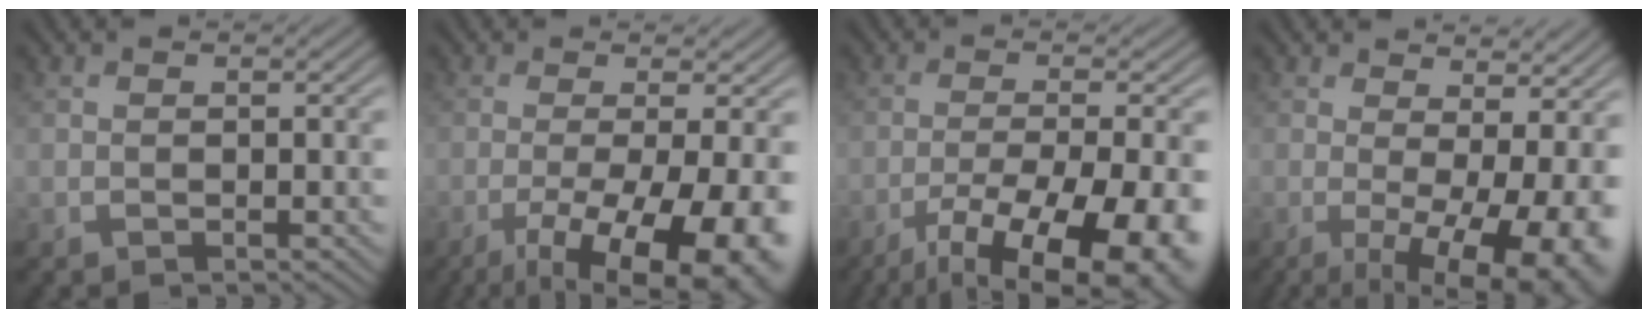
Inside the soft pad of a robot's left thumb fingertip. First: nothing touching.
{"total": 13.6, "force": [-5.5, 3.8, 11.9], "torque": [-0.170, -0.011, -0.074]}
{"total": 14.9, "force": [-8.9, 4.2, 11.2], "torque": [-0.189, -0.040, -0.122]}
{"total": 12.9, "force": [-1.3, 4.4, 12.1], "torque": [-0.147, -0.003, -0.004]}